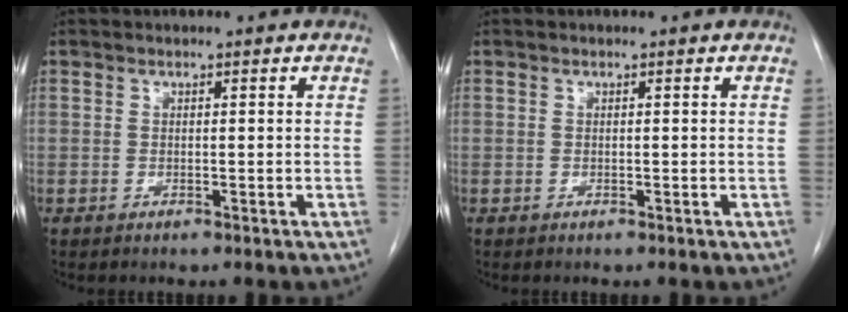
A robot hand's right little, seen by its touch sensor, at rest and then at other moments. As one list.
[{"total": 0.0}]